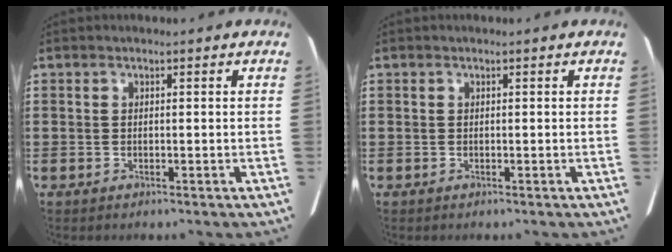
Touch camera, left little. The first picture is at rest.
{"total": 0.0}